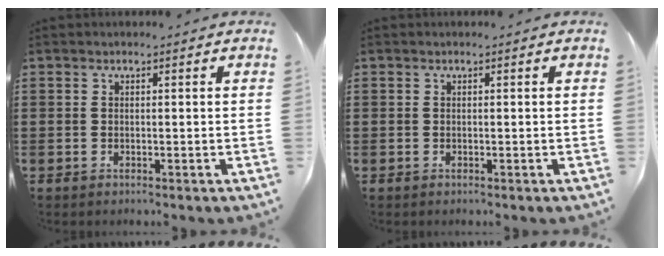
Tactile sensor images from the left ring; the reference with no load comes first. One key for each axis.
{"total": 0.0}